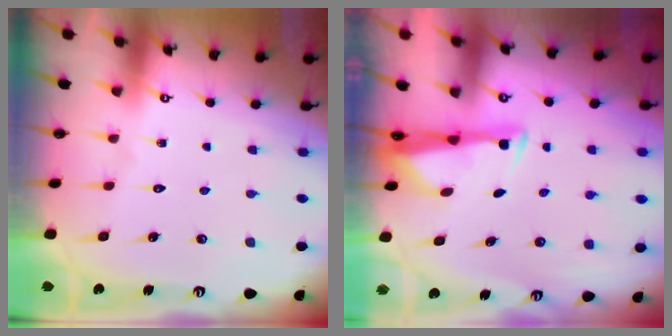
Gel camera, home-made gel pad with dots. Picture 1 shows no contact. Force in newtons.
{"total": 3.2, "press": 3.1, "slide": 0.8}